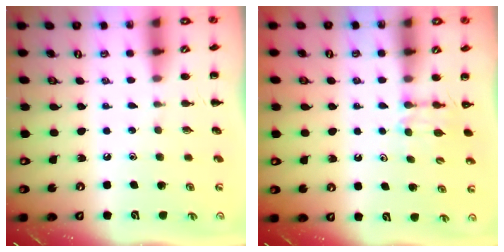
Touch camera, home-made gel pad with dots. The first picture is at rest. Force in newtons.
{"total": 5.3, "press": 5.1, "slide": 1.5}